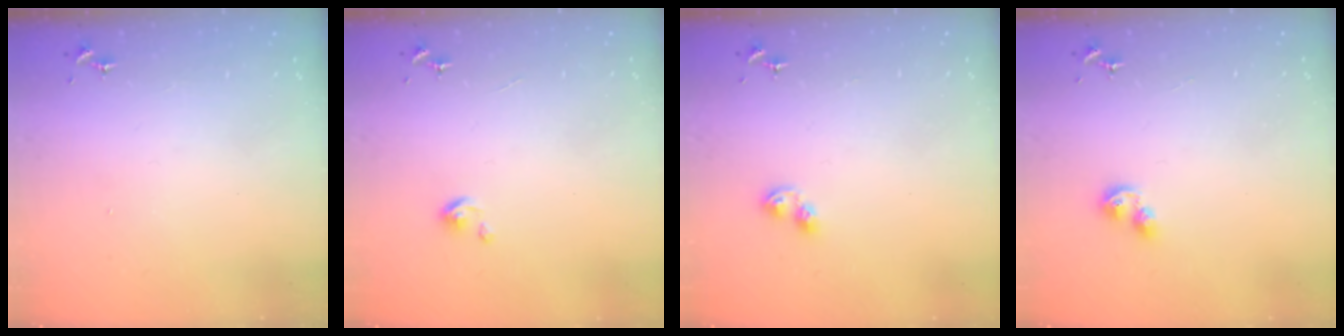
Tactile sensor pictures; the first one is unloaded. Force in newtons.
{"total": 3.7, "press": 3.7, "slide": 0.3}
{"total": 4.8, "press": 4.8, "slide": 0.5}
{"total": 6.8, "press": 6.8, "slide": 0.5}